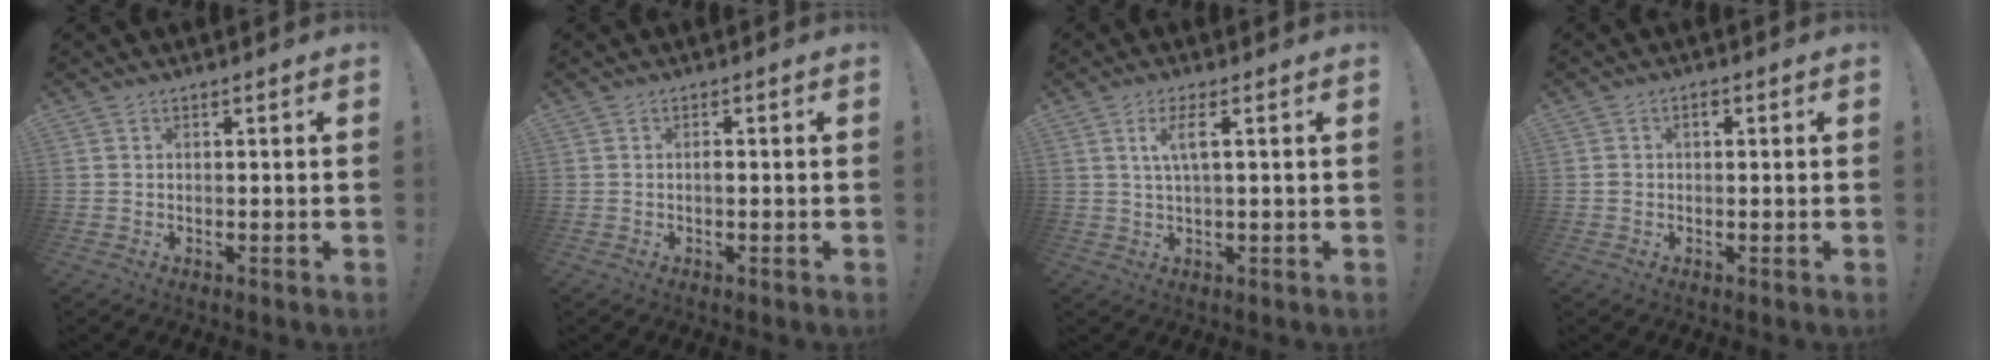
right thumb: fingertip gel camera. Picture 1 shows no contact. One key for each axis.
{"total": 0.9, "fx": -0.4, "fy": 0.3, "fz": 0.8, "tx": -0.020, "ty": 0.002, "tz": -0.007}
{"total": 4.8, "fx": 1.2, "fy": 0.8, "fz": 4.6, "tx": -0.087, "ty": 0.000, "tz": 0.016}
{"total": 1.7, "fx": 0.1, "fy": 1.2, "fz": 1.1, "tx": -0.021, "ty": 0.006, "tz": 0.000}